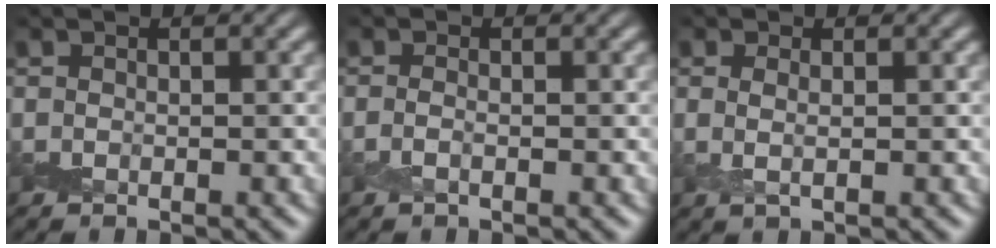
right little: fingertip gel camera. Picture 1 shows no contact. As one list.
[{"total": 0.9, "force": [-0.4, 0.3, 0.7], "torque": [-0.018, -0.004, -0.010]}, {"total": 1.1, "force": [0.2, 0.3, 1.0], "torque": [-0.021, -0.003, 0.004]}]